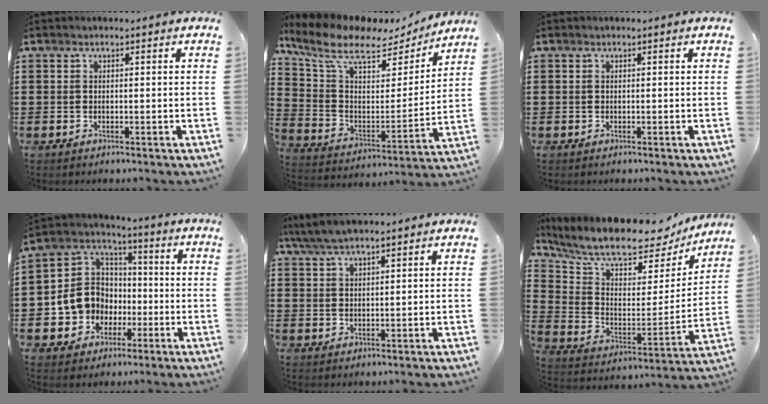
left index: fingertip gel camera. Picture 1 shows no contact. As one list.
[{"total": 9.6, "force": [7.2, 3.3, 5.5], "torque": [-0.141, -0.041, 0.120]}, {"total": 0.0}, {"total": 9.5, "force": [-1.9, 9.1, 2.2], "torque": [-0.103, 0.005, -0.035]}, {"total": 4.2, "force": [3.4, 0.7, 2.3], "torque": [-0.052, 0.000, 0.064]}, {"total": 9.2, "force": [7.9, 2.2, 4.1], "torque": [-0.109, -0.057, 0.135]}]